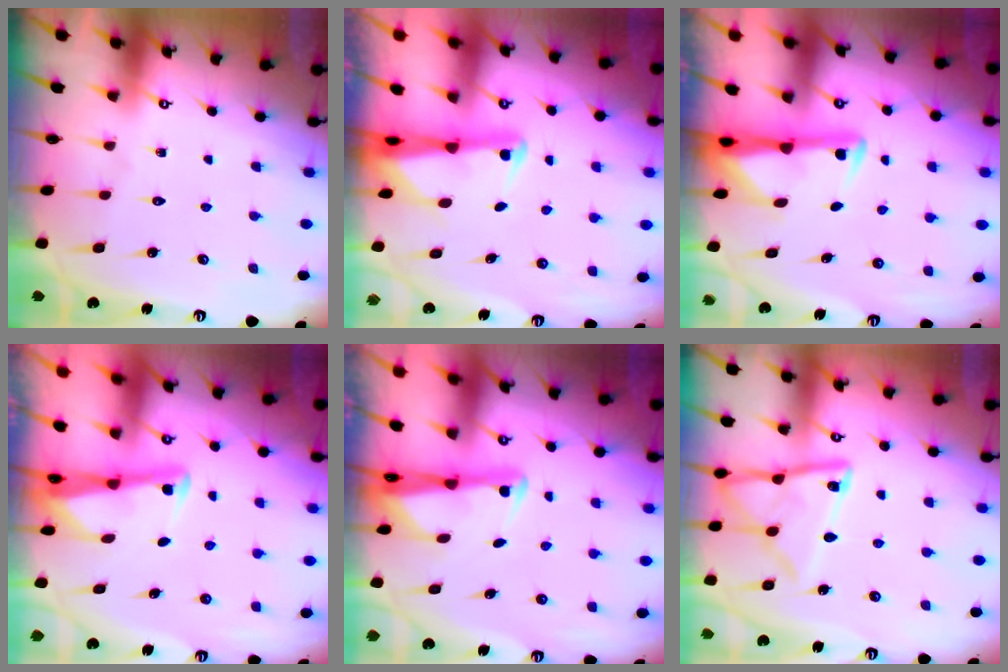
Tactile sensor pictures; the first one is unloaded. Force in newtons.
{"total": 2.6, "press": 2.6, "slide": 0.5}
{"total": 3.0, "press": 2.9, "slide": 0.5}
{"total": 2.7, "press": 2.7, "slide": 0.1}
{"total": 2.6, "press": 2.6, "slide": 0.5}
{"total": 13.3, "press": 13.2, "slide": 1.4}